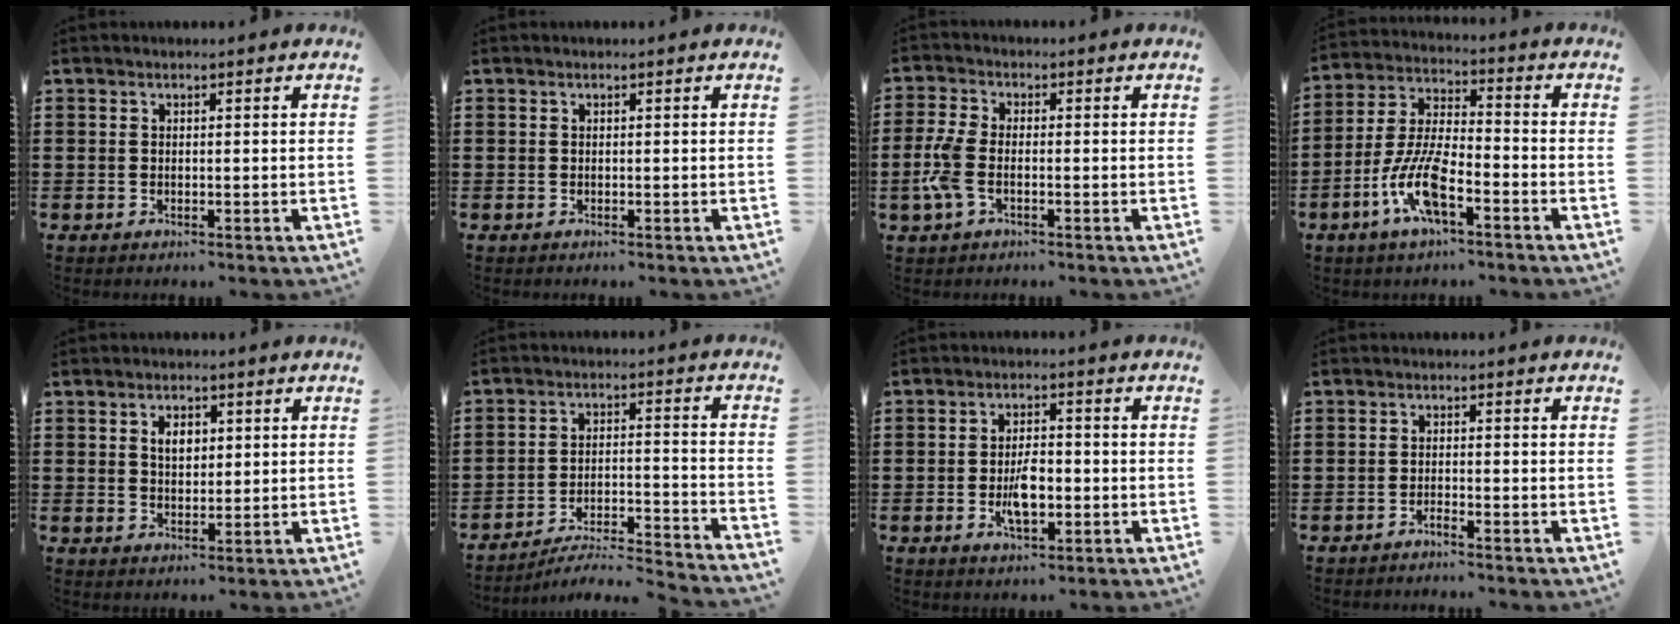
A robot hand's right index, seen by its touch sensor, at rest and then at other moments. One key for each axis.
{"total": 0.0}
{"total": 4.7, "fx": -1.4, "fy": 2.1, "fz": 3.9, "tx": -0.103, "ty": -0.007, "tz": -0.035}
{"total": 9.6, "fx": -4.5, "fy": 3.1, "fz": 7.9, "tx": -0.183, "ty": -0.007, "tz": -0.086}
{"total": 3.1, "fx": 1.0, "fy": 2.0, "fz": 2.1, "tx": -0.041, "ty": 0.006, "tz": 0.015}
{"total": 4.5, "fx": -4.2, "fy": -0.1, "fz": 1.4, "tx": -0.030, "ty": -0.016, "tz": -0.089}
{"total": 5.2, "fx": -1.1, "fy": 2.5, "fz": 4.4, "tx": -0.091, "ty": 0.002, "tz": -0.022}
{"total": 1.3, "fx": -1.3, "fy": -0.1, "fz": 0.1, "tx": -0.006, "ty": 0.004, "tz": -0.025}